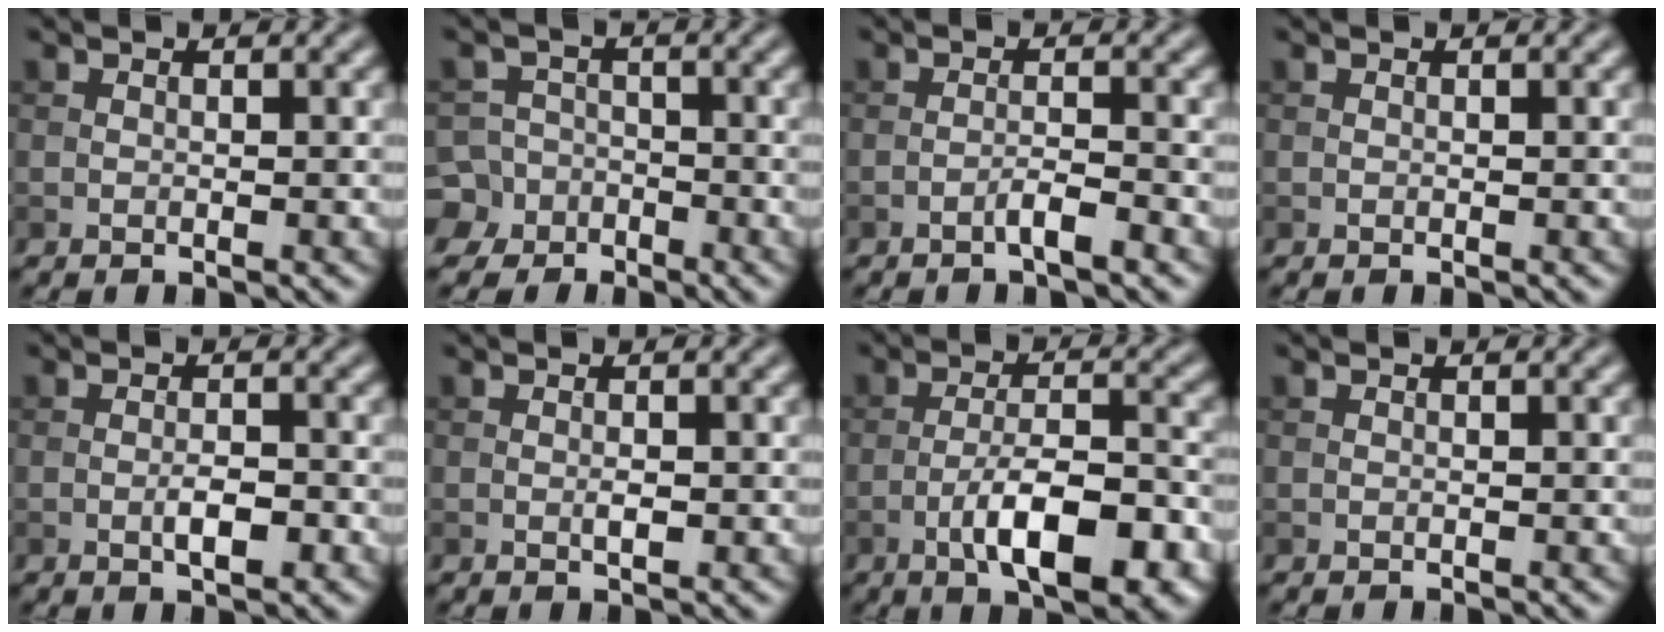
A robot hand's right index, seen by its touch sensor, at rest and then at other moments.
{"total": 7.5, "force": [-4.7, 5.8, 0.8], "torque": [-0.013, -0.017, -0.107]}
{"total": 1.8, "force": [-1.1, 0.1, 1.4], "torque": [-0.023, 0.008, -0.024]}
{"total": 0.0}
{"total": 2.4, "force": [-0.8, 0.7, 2.1], "torque": [-0.036, 0.001, -0.015]}
{"total": 0.9, "force": [-0.1, 0.3, 0.8], "torque": [-0.017, -0.002, -0.002]}
{"total": 8.1, "force": [-3.5, 2.6, 6.9], "torque": [-0.114, 0.005, -0.059]}
{"total": 0.0}